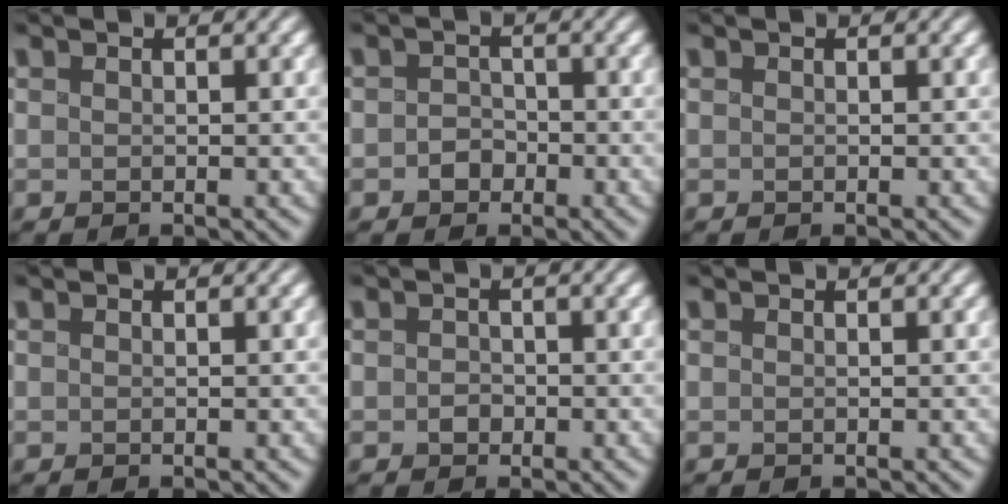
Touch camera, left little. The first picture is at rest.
{"total": 2.0, "force": [-1.1, 1.5, 0.7], "torque": [-0.005, -0.001, -0.024]}
{"total": 0.0}
{"total": 0.0}
{"total": 1.3, "force": [-0.6, 1.0, 0.6], "torque": [-0.008, -0.002, -0.017]}
{"total": 0.0}